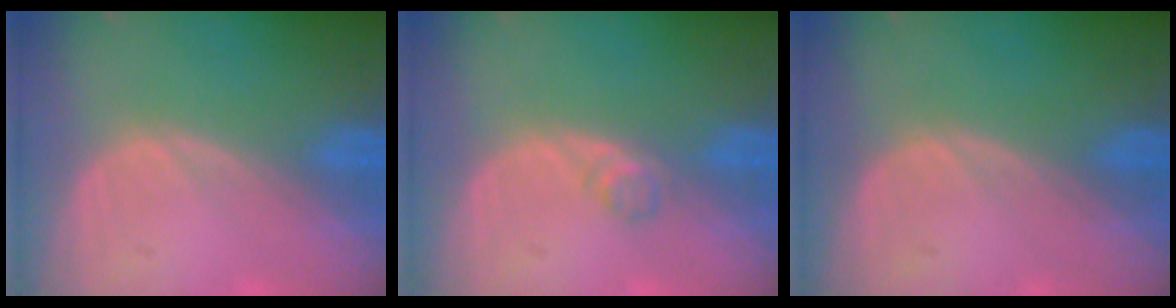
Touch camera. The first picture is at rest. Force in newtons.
{"total": 1.6, "press": 1.6, "slide": 0.2}
{"total": 0.0}